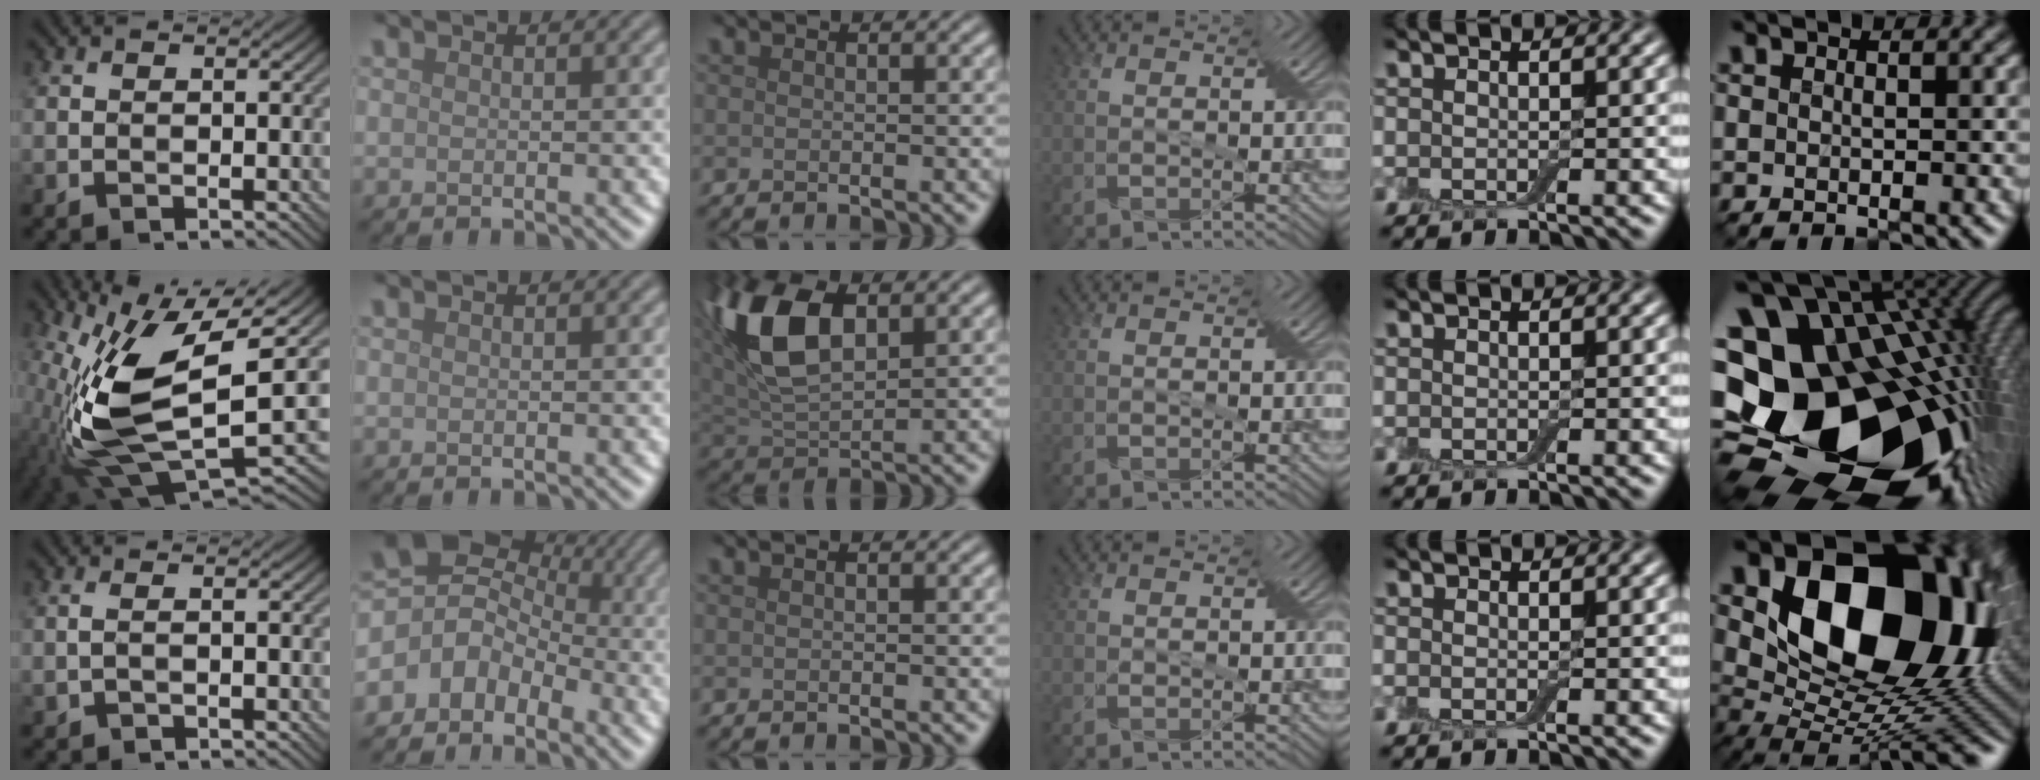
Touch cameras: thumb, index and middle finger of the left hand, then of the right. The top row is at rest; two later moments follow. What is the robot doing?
{"motion": "cut", "object": "cling film"}